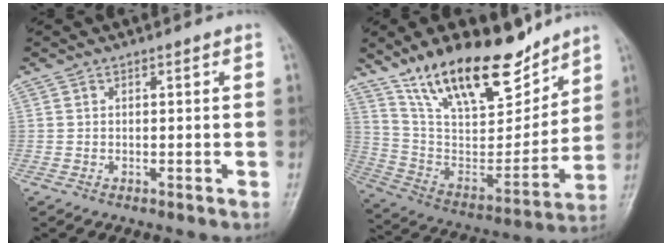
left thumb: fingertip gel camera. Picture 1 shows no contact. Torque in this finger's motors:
{"motor_torque": [2.08, 2.09, 1.47, -1.30, 0.27]}